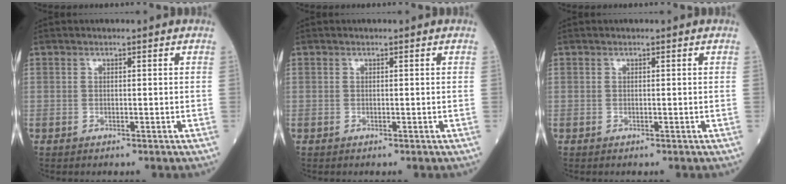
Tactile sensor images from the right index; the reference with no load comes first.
{"total": 0.0}
{"total": 0.0}